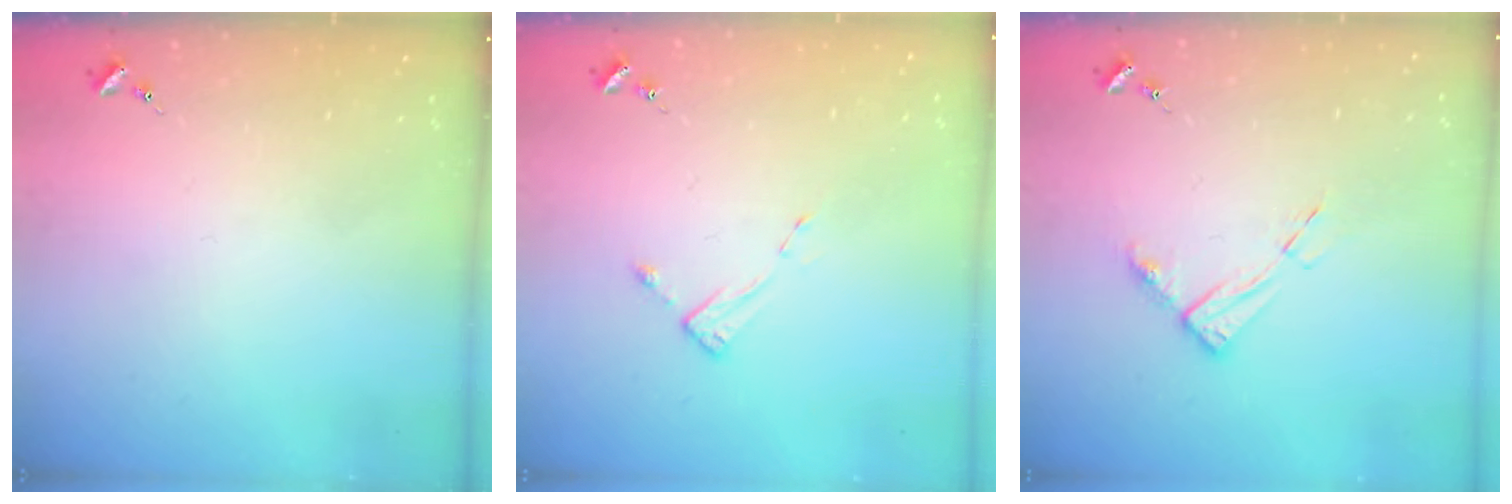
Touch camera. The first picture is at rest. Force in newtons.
{"total": 2.6, "press": 2.6, "slide": 0.3}
{"total": 8.7, "press": 8.6, "slide": 0.9}